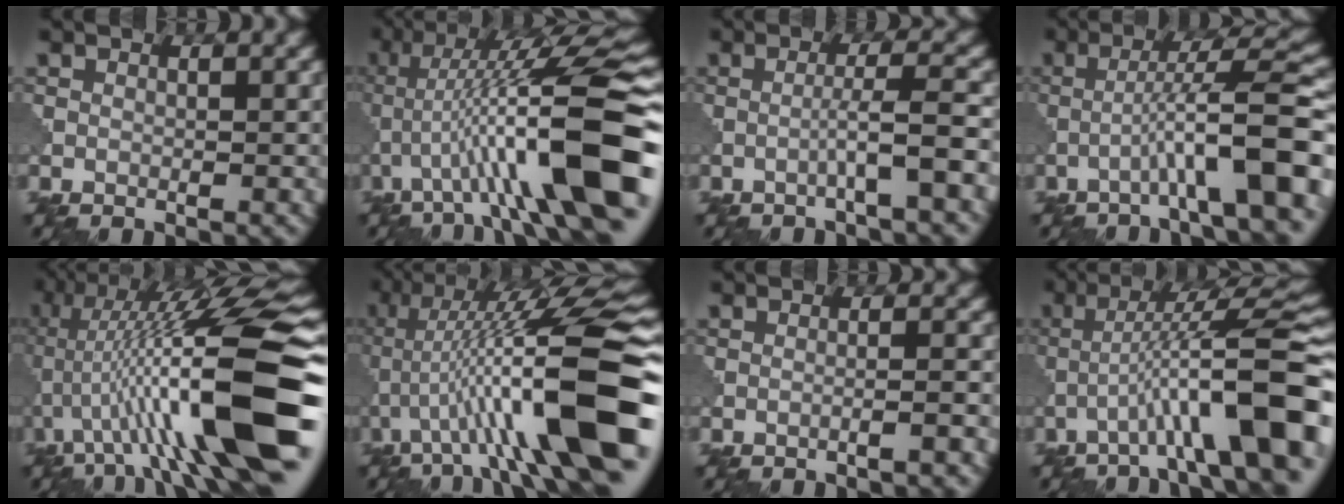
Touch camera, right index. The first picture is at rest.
{"total": 12.8, "force": [-2.6, 1.7, 12.4], "torque": [-0.188, 0.035, -0.039]}
{"total": 3.3, "force": [-1.3, 0.1, 3.1], "torque": [-0.047, 0.016, -0.036]}
{"total": 8.1, "force": [-2.7, 0.9, 7.6], "torque": [-0.110, 0.026, -0.050]}
{"total": 15.7, "force": [-1.9, 2.1, 15.4], "torque": [-0.250, 0.039, -0.024]}
{"total": 14.3, "force": [-2.1, 2.0, 14.0], "torque": [-0.218, 0.034, -0.030]}
{"total": 1.9, "force": [-1.1, 0.4, 1.5], "torque": [-0.011, 0.010, -0.034]}
{"total": 11.2, "force": [-3.6, 1.6, 10.5], "torque": [-0.149, 0.034, -0.056]}